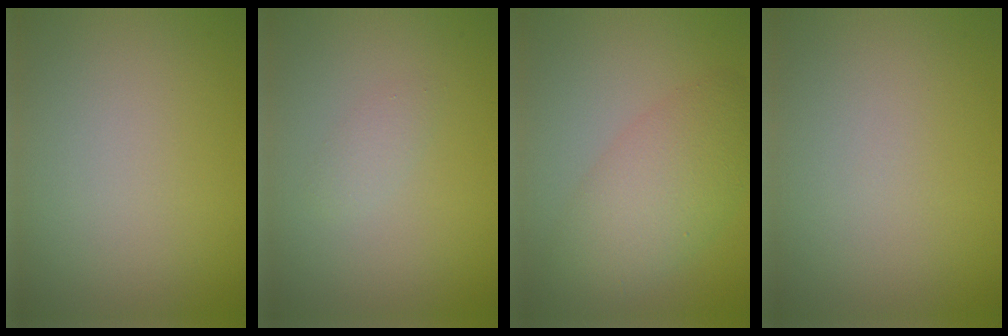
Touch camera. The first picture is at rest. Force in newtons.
{"total": 1.0, "press": 1.0, "slide": 0.0}
{"total": 5.5, "press": 5.5, "slide": 0.1}
{"total": 0.0}